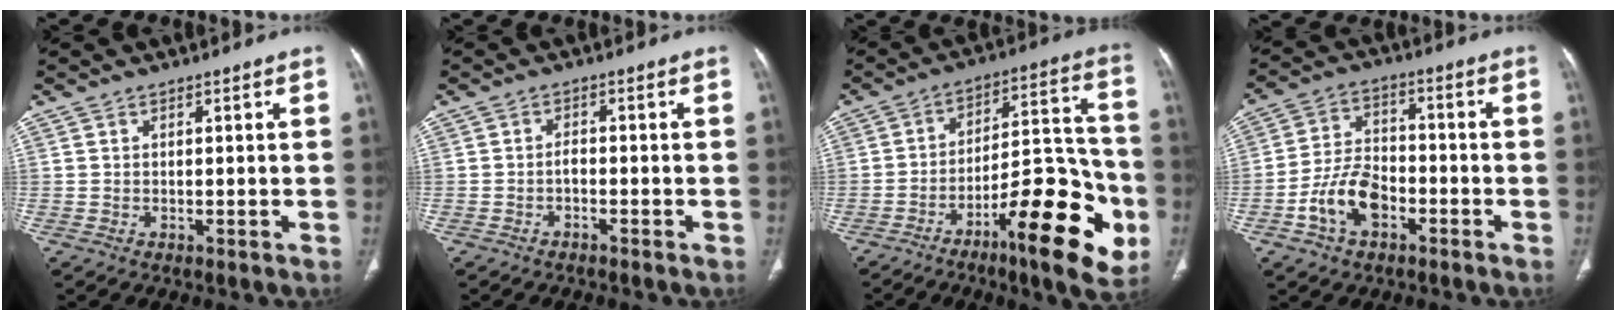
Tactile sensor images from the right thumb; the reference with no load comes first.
{"total": 1.4, "force": [-0.9, 0.6, 0.9], "torque": [-0.017, 0.012, -0.017]}
{"total": 21.2, "force": [-8.8, 6.1, 18.3], "torque": [-0.242, 0.057, -0.127]}
{"total": 10.1, "force": [-4.2, 6.3, 6.7], "torque": [-0.117, 0.031, -0.078]}